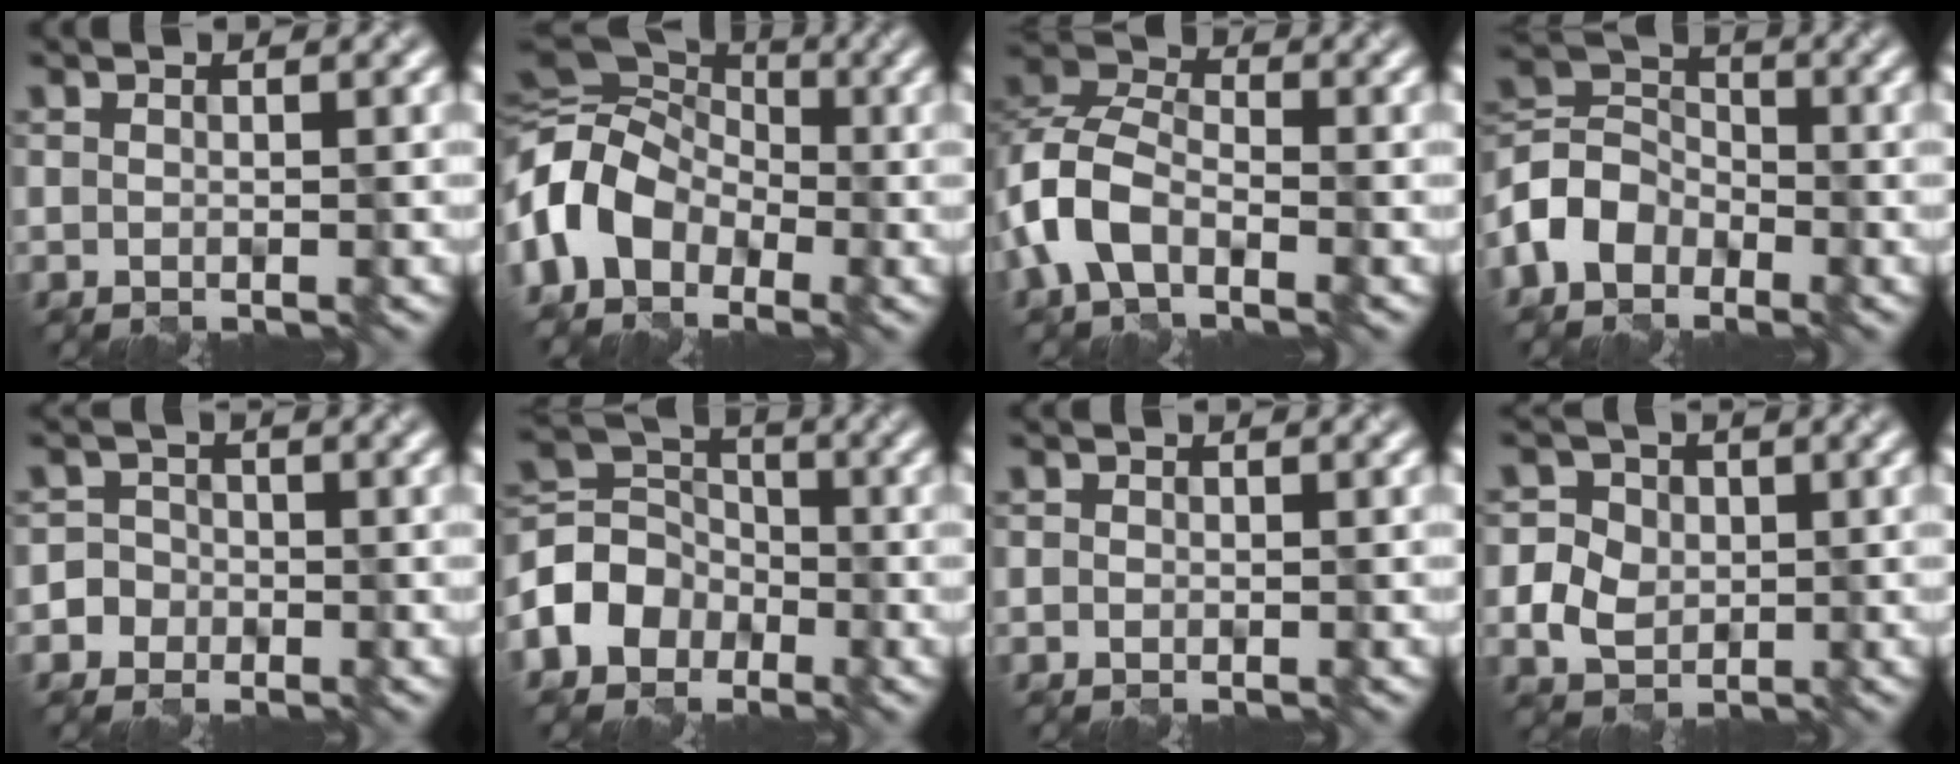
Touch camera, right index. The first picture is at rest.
{"total": 11.0, "force": [-2.4, 8.1, 7.0], "torque": [-0.142, 0.003, -0.067]}
{"total": 5.5, "force": [-2.6, 3.4, 3.5], "torque": [-0.075, 0.006, -0.061]}
{"total": 4.6, "force": [-2.5, 3.5, 1.7], "torque": [-0.036, 0.007, -0.064]}
{"total": 3.7, "force": [-1.6, 3.4, 0.2], "torque": [0.025, 0.004, -0.043]}
{"total": 5.5, "force": [-2.4, 4.5, 1.9], "torque": [-0.034, 0.008, -0.064]}
{"total": 0.6, "force": [-0.1, 0.5, -0.1], "torque": [0.006, -0.004, -0.002]}
{"total": 5.4, "force": [-0.1, 4.9, 2.1], "torque": [-0.025, 0.013, -0.012]}